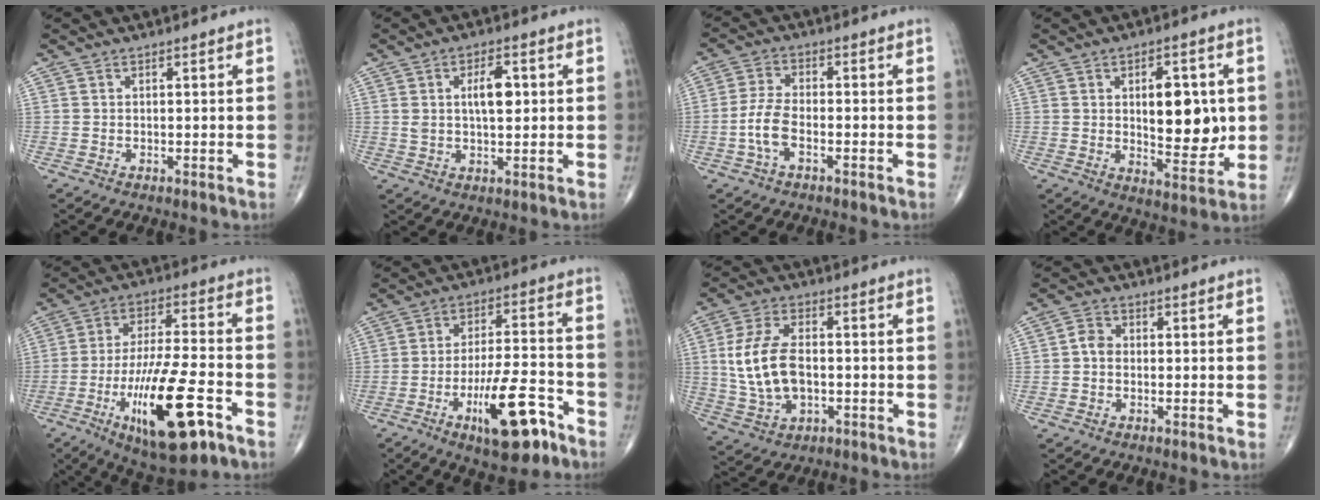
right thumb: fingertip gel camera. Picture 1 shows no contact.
{"total": 6.3, "force": [1.4, 2.8, 5.5], "torque": [-0.084, -0.003, 0.023]}
{"total": 5.4, "force": [-2.0, 2.5, 4.4], "torque": [-0.102, 0.019, -0.040]}
{"total": 12.5, "force": [1.4, 6.2, 10.7], "torque": [-0.117, -0.018, 0.028]}
{"total": 19.6, "force": [-8.3, 5.8, 16.8], "torque": [-0.309, 0.022, -0.130]}
{"total": 15.0, "force": [-7.7, 4.9, 11.9], "torque": [-0.184, 0.045, -0.117]}
{"total": 11.9, "force": [-0.5, 7.1, 9.5], "torque": [-0.186, 0.009, -0.005]}
{"total": 2.6, "force": [-0.4, 2.1, 1.5], "torque": [-0.020, 0.010, -0.015]}